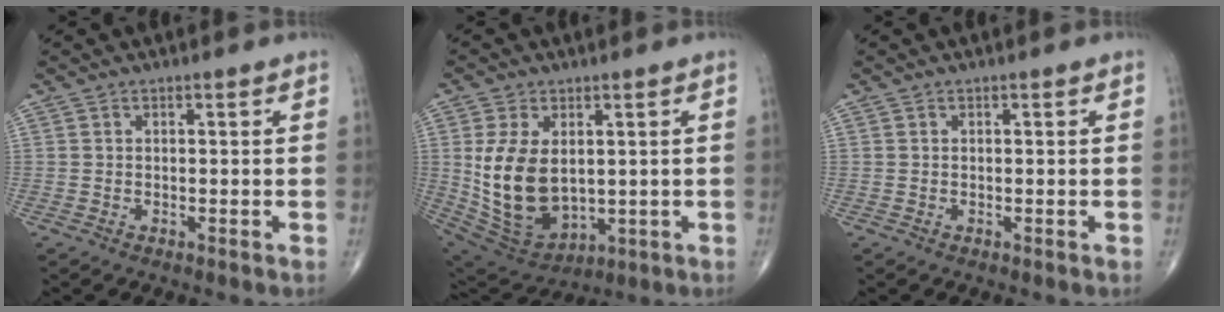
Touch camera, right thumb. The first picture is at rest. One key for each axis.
{"total": 14.8, "fx": 1.2, "fy": 9.4, "fz": 11.4, "tx": -0.209, "ty": -0.015, "tz": 0.049}
{"total": 0.0}